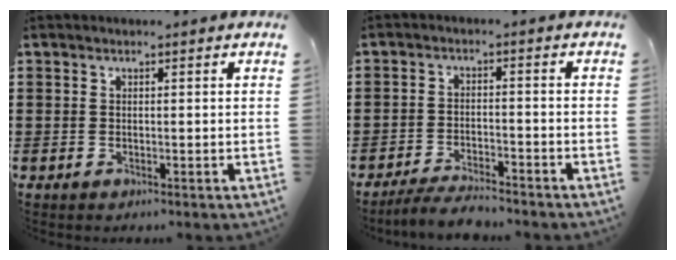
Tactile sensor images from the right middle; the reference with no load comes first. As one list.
[{"total": 4.2, "force": [-4.0, 0.5, 1.3], "torque": [-0.029, 0.000, -0.082]}]